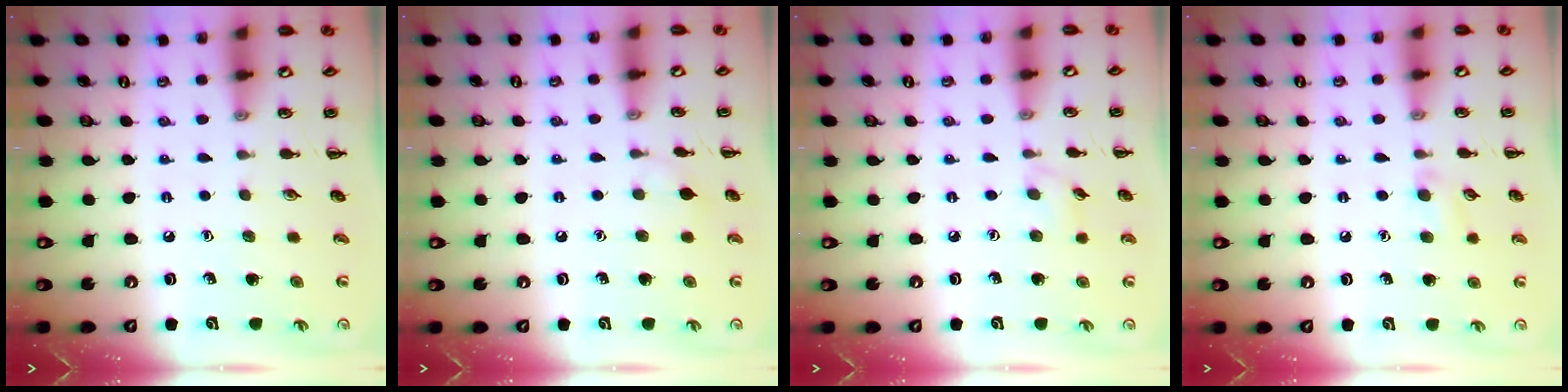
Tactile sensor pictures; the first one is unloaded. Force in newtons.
{"total": 4.1, "press": 3.8, "slide": 1.5}
{"total": 3.7, "press": 3.4, "slide": 1.4}
{"total": 6.2, "press": 5.9, "slide": 2.0}